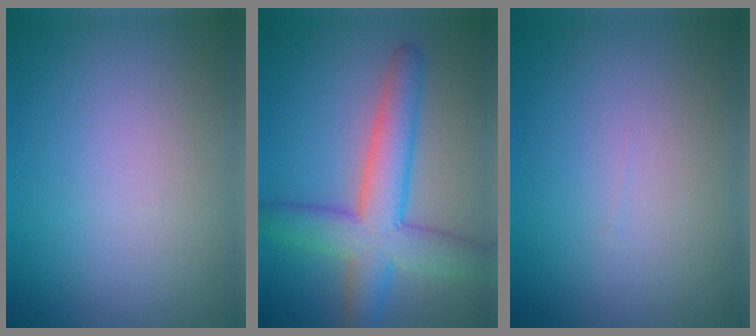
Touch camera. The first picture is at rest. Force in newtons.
{"total": 6.9, "press": 6.9, "slide": 0.4}
{"total": 0.0}